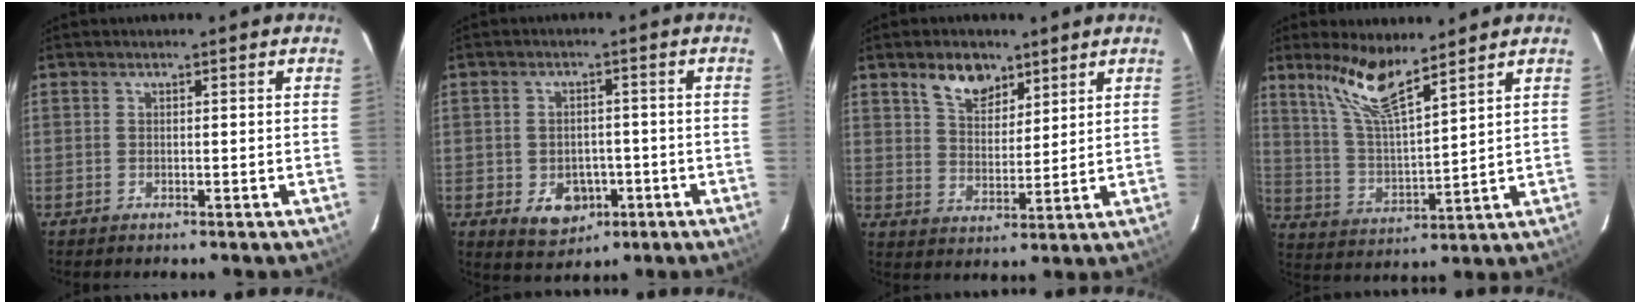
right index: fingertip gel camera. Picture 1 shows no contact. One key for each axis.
{"total": 7.1, "fx": -2.5, "fy": 5.6, "fz": 3.6, "tx": -0.076, "ty": 0.003, "tz": -0.018}
{"total": 7.5, "fx": 5.0, "fy": 4.2, "fz": 3.8, "tx": -0.061, "ty": 0.009, "tz": 0.093}
{"total": 10.7, "fx": 8.0, "fy": 1.4, "fz": 6.9, "tx": -0.132, "ty": 0.002, "tz": 0.164}